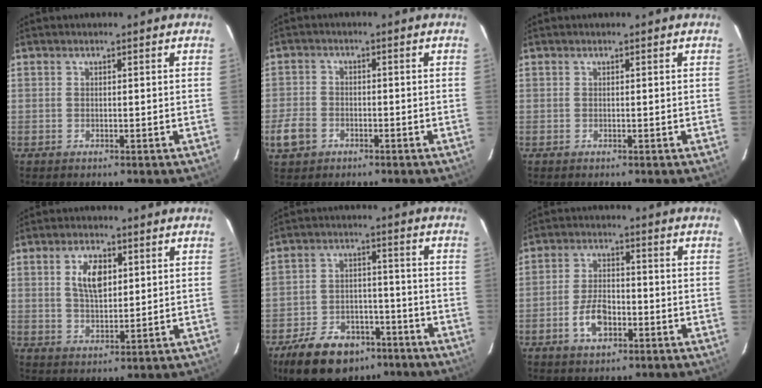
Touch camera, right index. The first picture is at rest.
{"total": 5.9, "force": [-2.9, 4.5, 2.5], "torque": [-0.068, 0.006, -0.051]}
{"total": 0.0}
{"total": 6.6, "force": [2.1, 3.3, 5.3], "torque": [-0.097, 0.007, 0.041]}
{"total": 15.0, "force": [-10.2, 8.7, 6.8], "torque": [-0.153, 0.014, -0.149]}
{"total": 6.8, "force": [-2.9, 3.7, 4.9], "torque": [-0.102, 0.006, -0.048]}